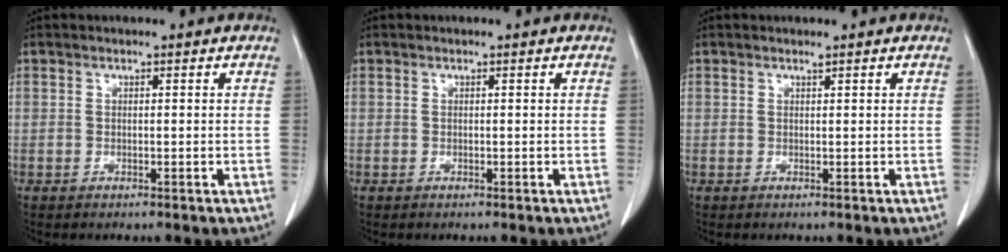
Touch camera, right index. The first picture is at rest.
{"total": 0.0}
{"total": 0.0}